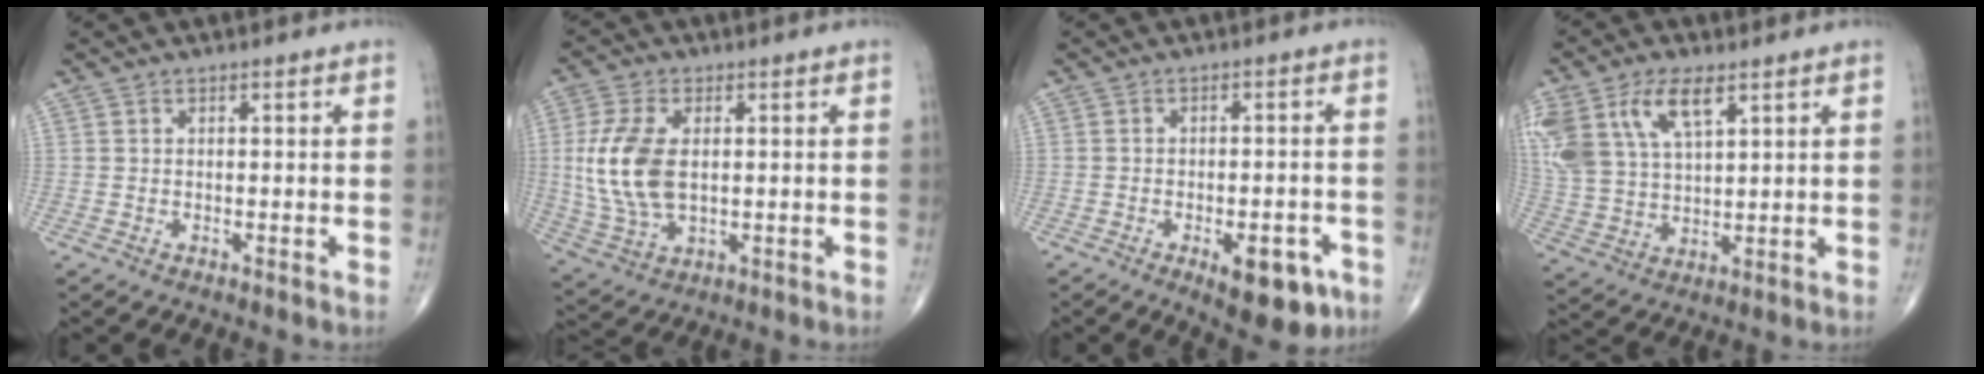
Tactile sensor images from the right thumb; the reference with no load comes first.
{"total": 12.6, "force": [1.1, 7.1, 10.4], "torque": [-0.228, -0.006, 0.029]}
{"total": 9.4, "force": [-4.5, 4.1, 7.2], "torque": [-0.074, 0.014, -0.051]}
{"total": 16.8, "force": [8.1, 8.6, 12.0], "torque": [-0.264, -0.007, 0.161]}